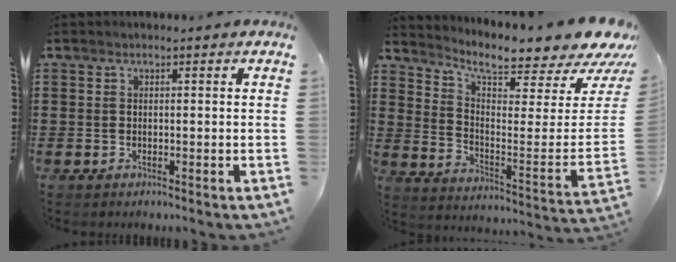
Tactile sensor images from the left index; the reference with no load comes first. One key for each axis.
{"total": 7.1, "fx": 6.3, "fy": 0.6, "fz": 3.3, "tx": -0.073, "ty": -0.065, "tz": 0.099}